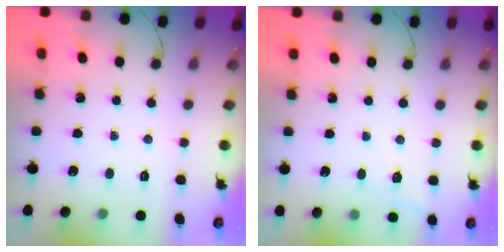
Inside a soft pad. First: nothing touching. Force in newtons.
{"total": 7.4, "press": 7.1, "slide": 2.2}